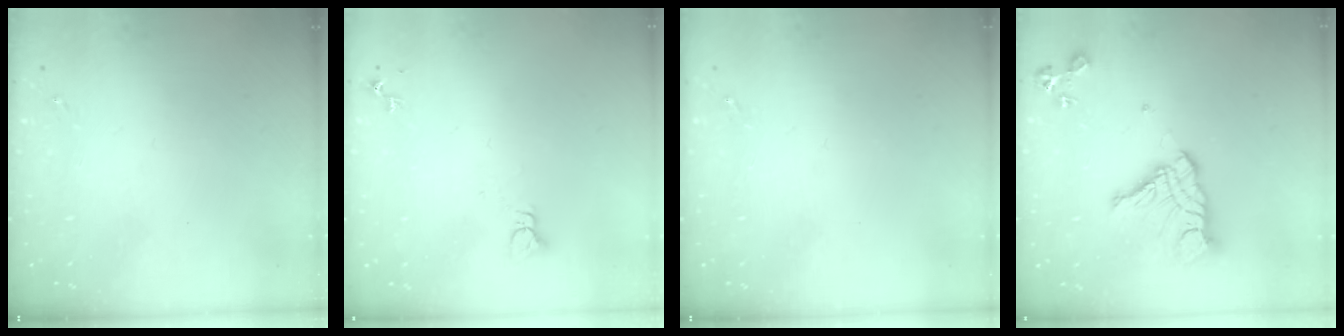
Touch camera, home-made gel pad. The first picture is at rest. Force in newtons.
{"total": 2.2, "press": 2.2, "slide": 0.1}
{"total": 0.0}
{"total": 14.4, "press": 14.3, "slide": 1.3}